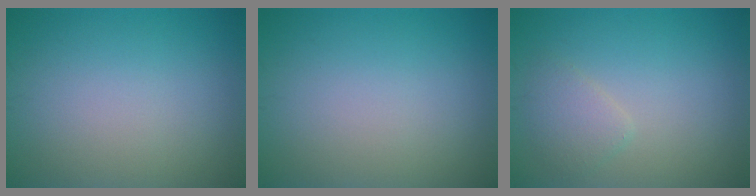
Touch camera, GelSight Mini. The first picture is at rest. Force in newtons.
{"total": 0.0}
{"total": 1.7, "press": 1.7, "slide": 0.2}